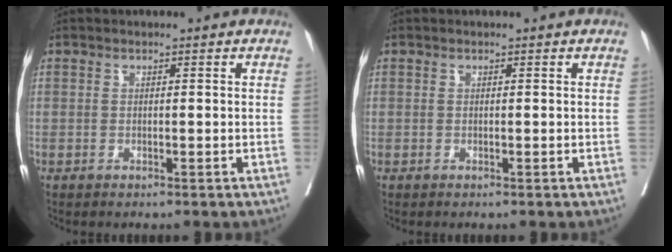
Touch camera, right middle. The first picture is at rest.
{"total": 0.0}